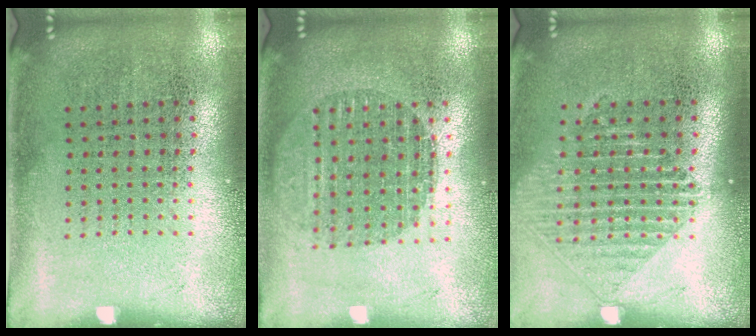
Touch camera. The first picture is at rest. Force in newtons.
{"total": 1.7, "press": 1.5, "slide": 0.8}
{"total": 1.5, "press": 1.3, "slide": 0.7}